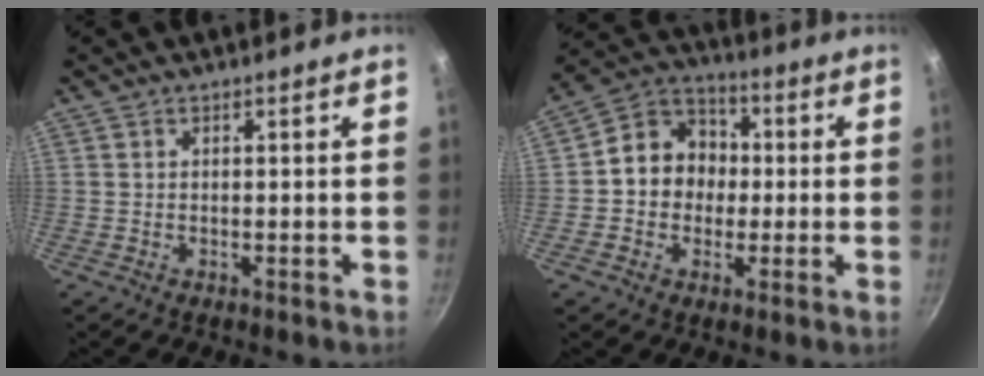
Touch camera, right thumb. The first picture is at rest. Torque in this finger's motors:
{"motor_torque": [-0.10, 0.43, 0.21, -0.12, 0.17]}